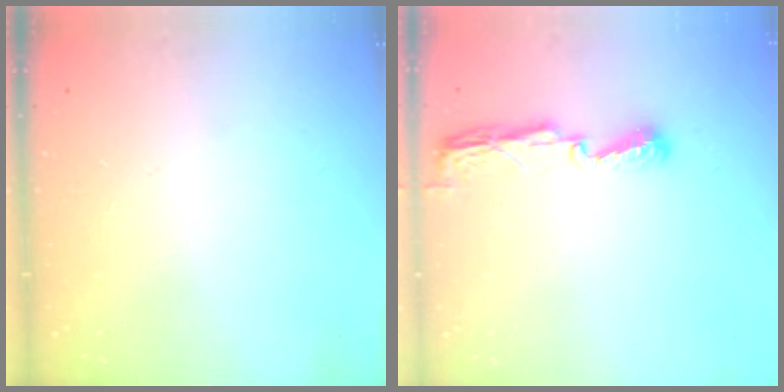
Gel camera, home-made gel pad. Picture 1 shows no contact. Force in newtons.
{"total": 5.8, "press": 5.8, "slide": 0.5}